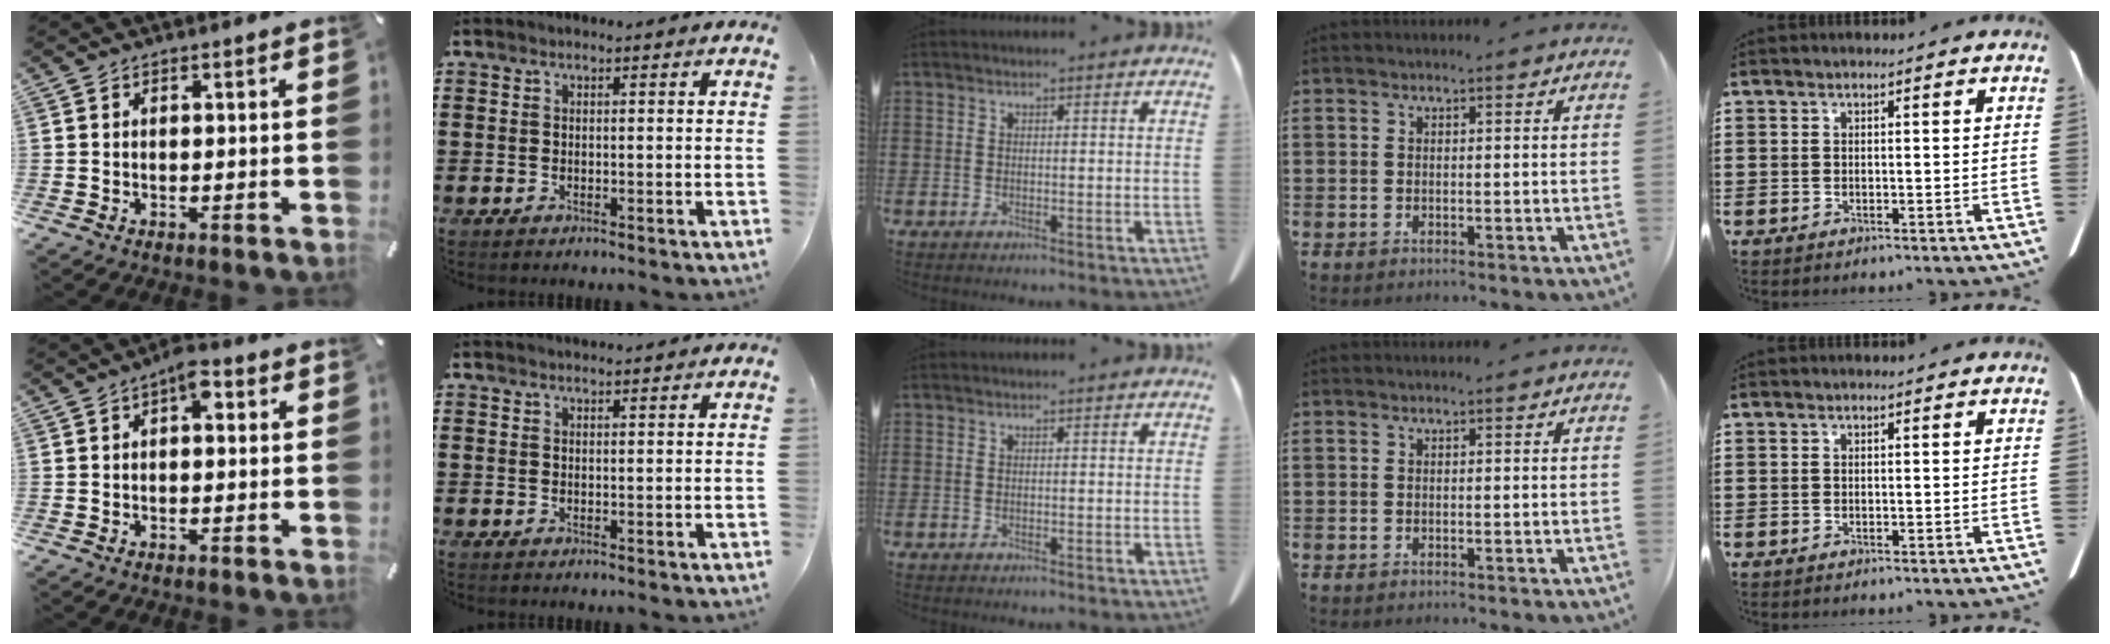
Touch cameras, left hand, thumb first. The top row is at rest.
{"thumb": {"total": 4.4, "force": [0.9, 2.3, 3.6], "torque": [-0.052, 0.005, 0.008]}, "index": {"total": 1.0, "force": [1.0, 0.0, 0.1], "torque": [-0.003, -0.001, 0.021]}}